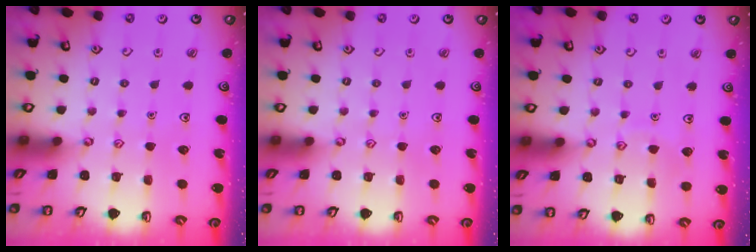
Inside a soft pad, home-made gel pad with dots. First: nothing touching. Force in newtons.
{"total": 0.0}
{"total": 3.4, "press": 3.4, "slide": 0.3}